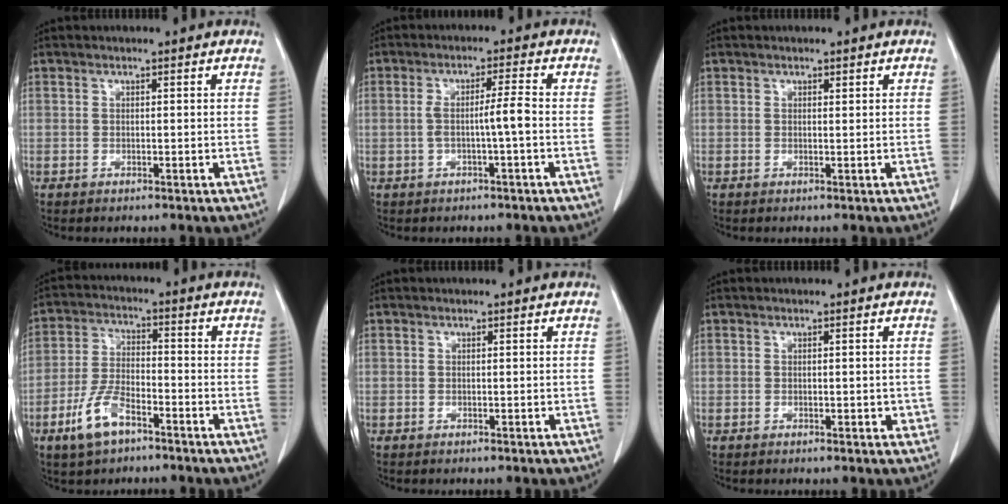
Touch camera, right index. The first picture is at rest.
{"total": 3.9, "force": [-0.8, -0.3, 3.8], "torque": [-0.069, 0.009, -0.010]}
{"total": 0.0}
{"total": 7.7, "force": [-4.6, 3.2, 5.3], "torque": [-0.119, 0.000, -0.089]}
{"total": 0.0}
{"total": 1.4, "force": [-0.1, 0.8, 1.1], "torque": [-0.011, -0.001, 0.000]}